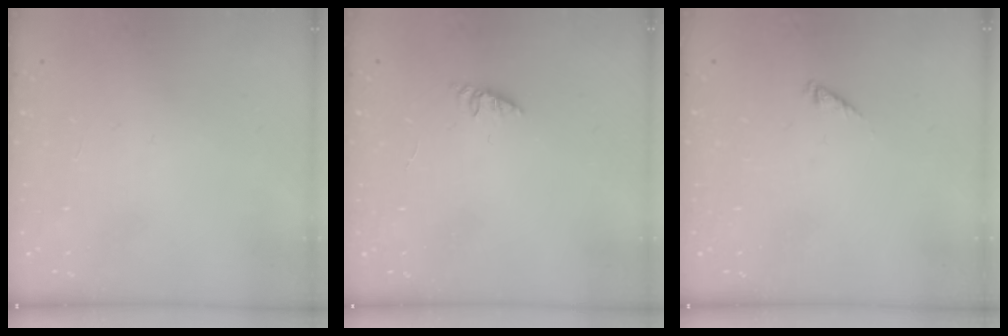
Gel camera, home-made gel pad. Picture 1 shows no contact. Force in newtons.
{"total": 1.6, "press": 1.6, "slide": 0.4}
{"total": 0.9, "press": 0.8, "slide": 0.3}